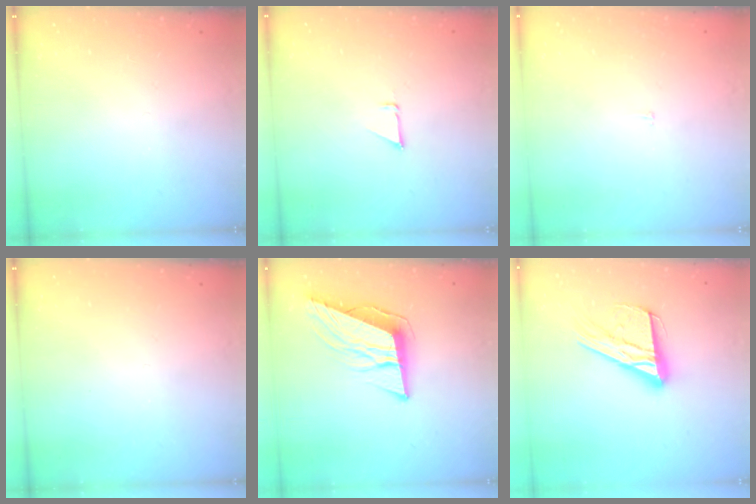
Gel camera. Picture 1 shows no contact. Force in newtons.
{"total": 0.8, "press": 0.8, "slide": 0.1}
{"total": 2.3, "press": 2.3, "slide": 0.2}
{"total": 0.0}
{"total": 11.4, "press": 10.8, "slide": 3.6}
{"total": 17.6, "press": 17.5, "slide": 1.7}